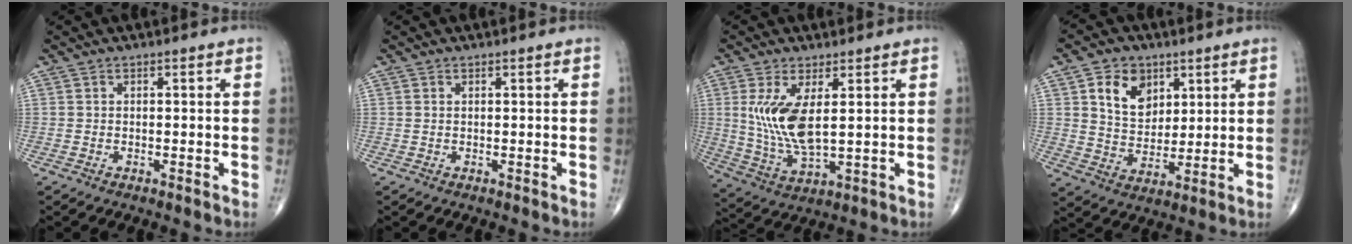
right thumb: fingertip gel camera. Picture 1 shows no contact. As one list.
[{"total": 0.0}, {"total": 10.8, "force": [2.2, 4.2, 9.6], "torque": [-0.202, -0.022, 0.056]}, {"total": 9.8, "force": [4.1, 7.3, 5.1], "torque": [-0.058, -0.023, 0.079]}]